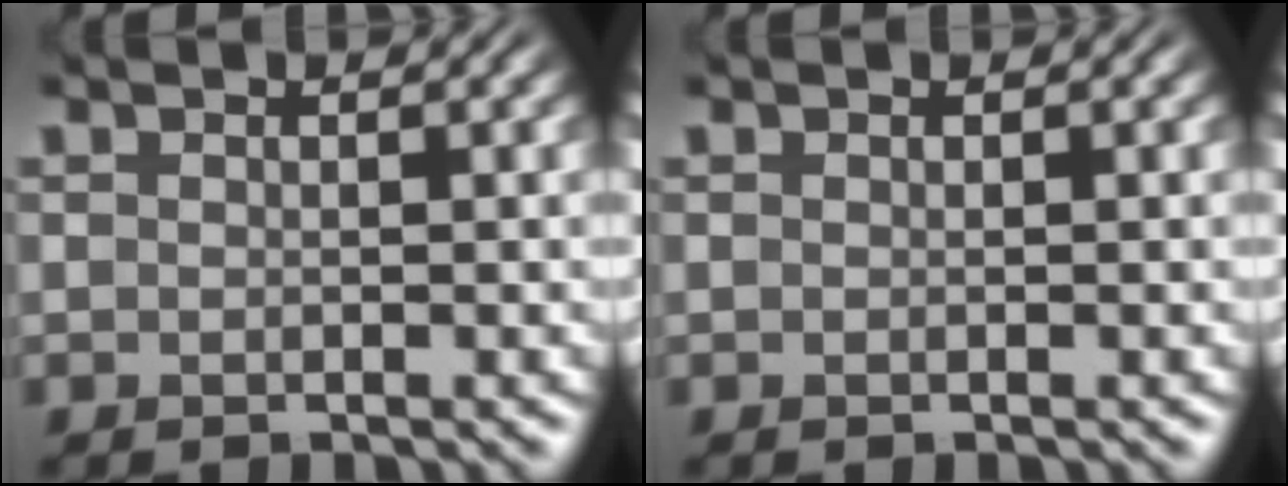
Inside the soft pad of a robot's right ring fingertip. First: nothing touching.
{"total": 0.0}